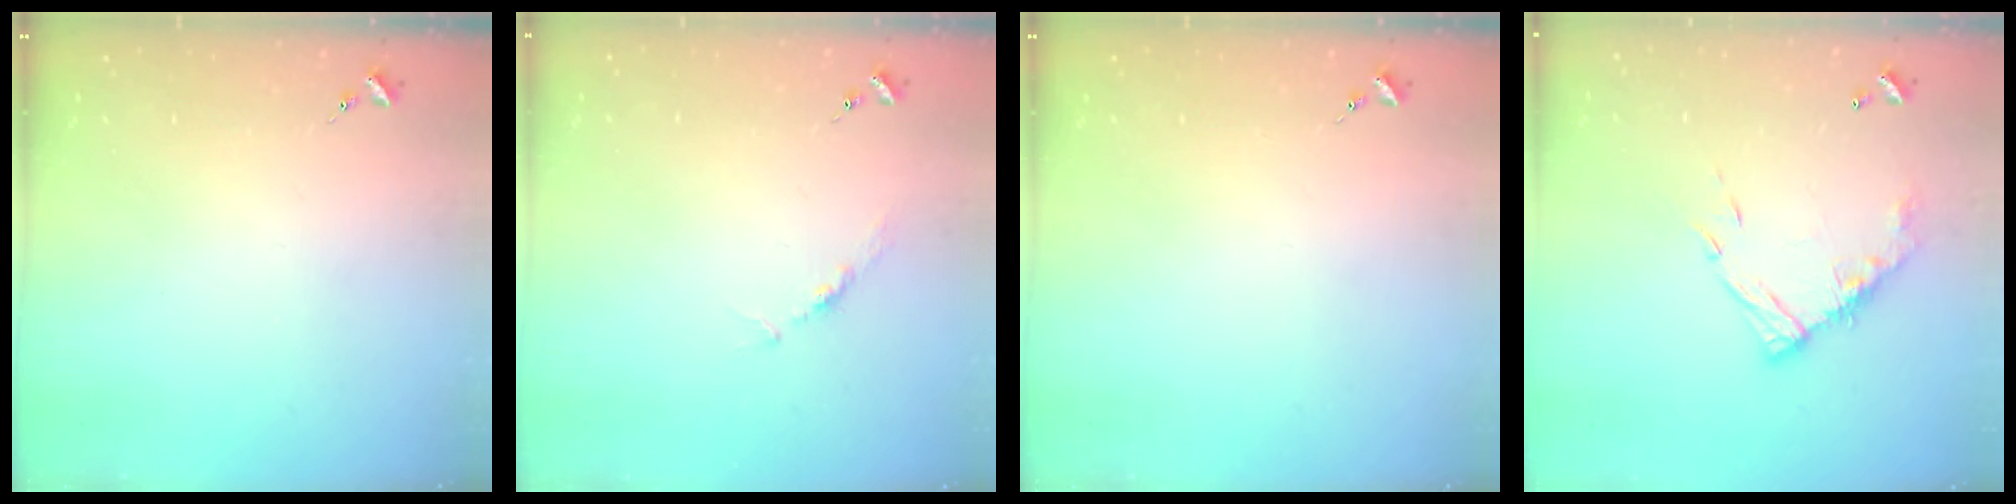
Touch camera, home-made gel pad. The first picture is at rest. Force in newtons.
{"total": 3.7, "press": 3.7, "slide": 0.5}
{"total": 0.0}
{"total": 13.3, "press": 13.3, "slide": 1.1}